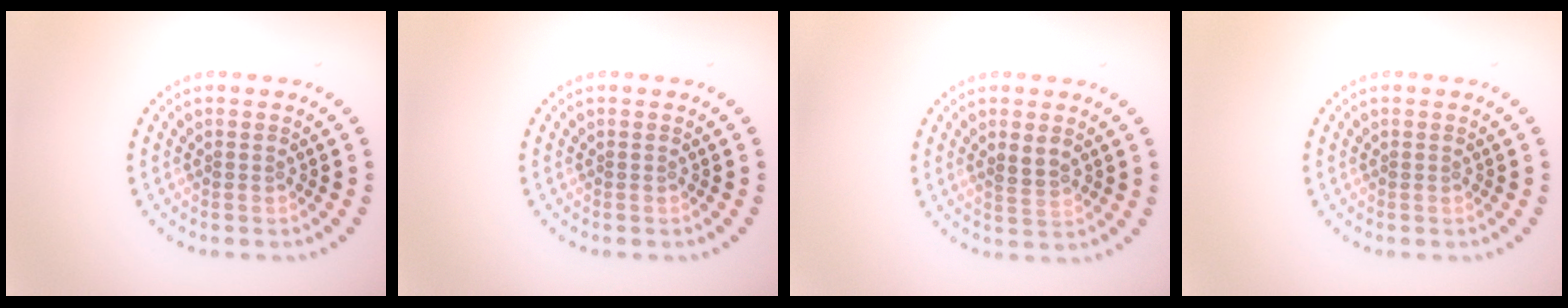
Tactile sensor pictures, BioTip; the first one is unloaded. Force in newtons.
{"total": 0.0}
{"total": 2.0, "press": 1.9, "slide": 0.4}
{"total": 0.0}